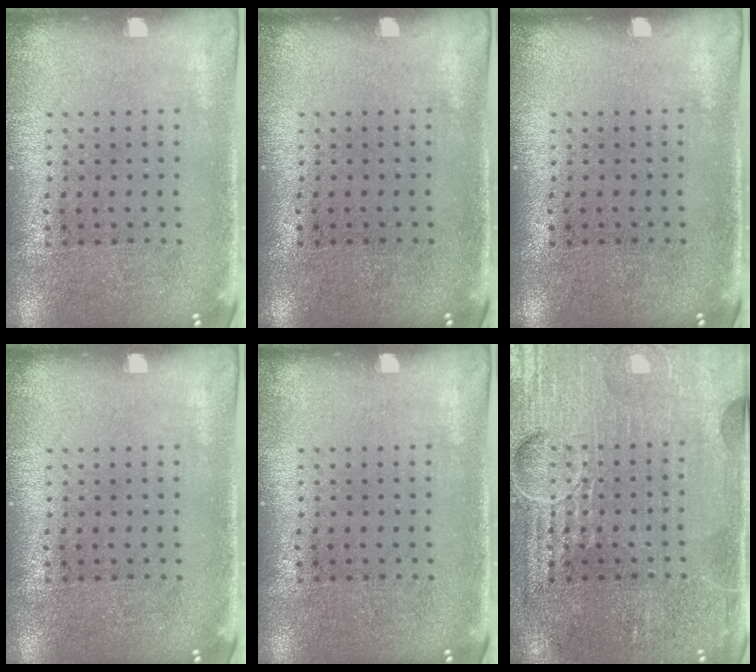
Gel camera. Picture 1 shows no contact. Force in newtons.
{"total": 0.0}
{"total": 0.0}
{"total": 0.0}
{"total": 0.0}
{"total": 4.0, "press": 4.0, "slide": 0.5}